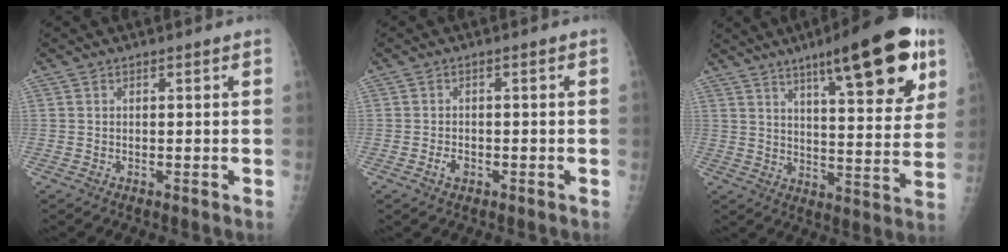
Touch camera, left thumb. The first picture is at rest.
{"total": 1.9, "force": [-1.0, 1.1, 1.2], "torque": [-0.021, 0.008, -0.016]}
{"total": 21.6, "force": [11.8, 5.5, 17.3], "torque": [-0.214, -0.036, 0.170]}